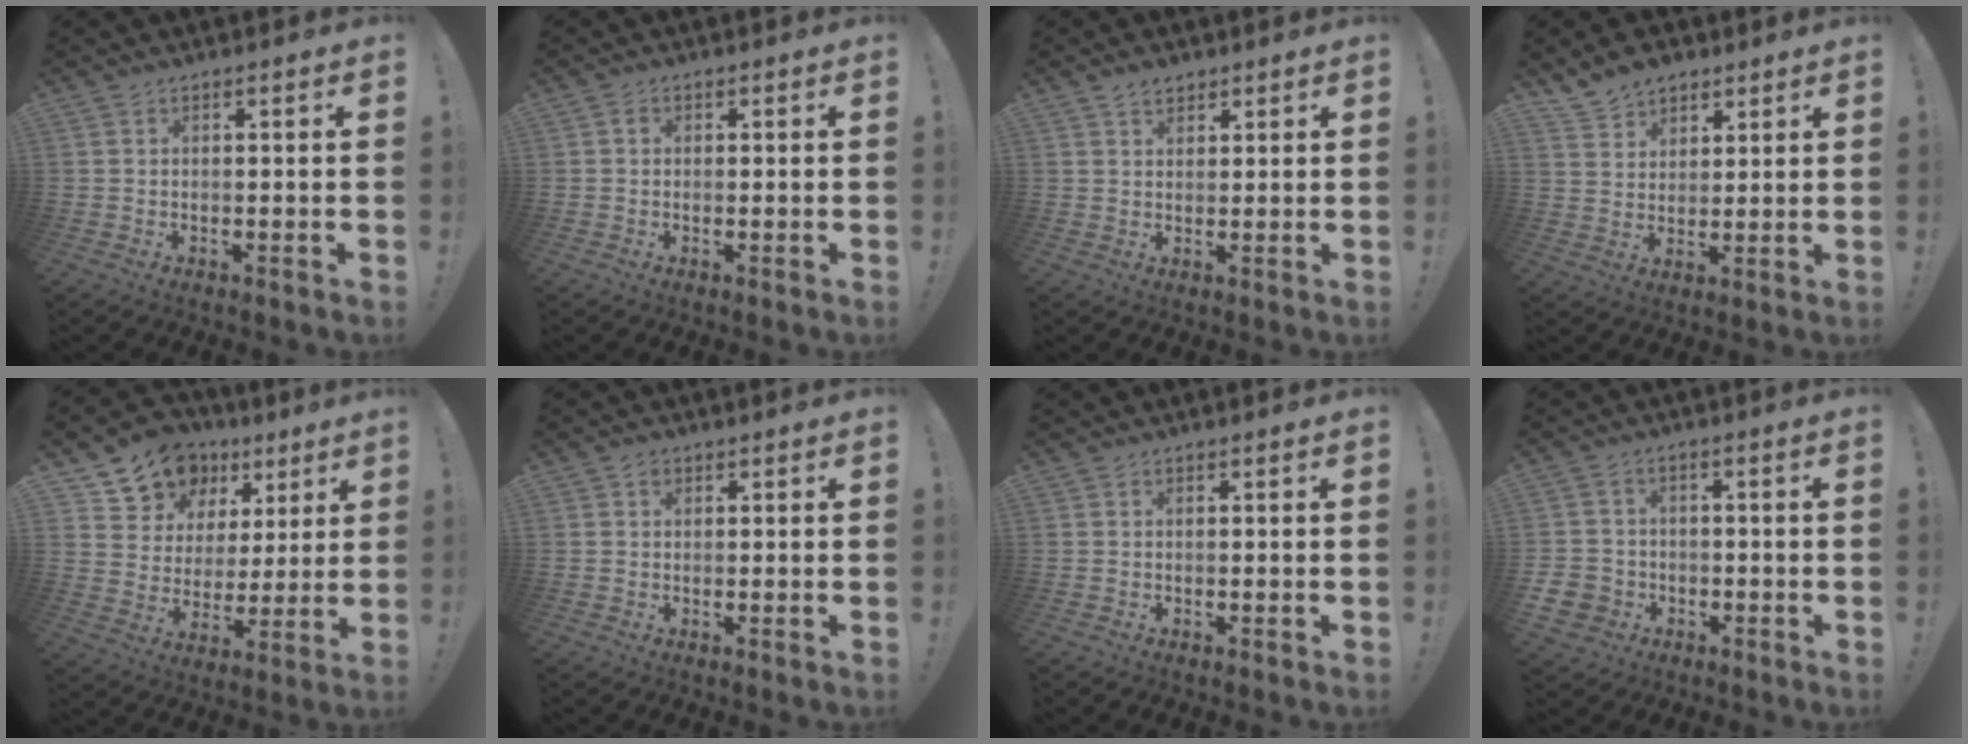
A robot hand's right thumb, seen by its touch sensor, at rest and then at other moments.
{"total": 0.8, "force": [-0.1, 0.6, 0.4], "torque": [-0.002, 0.001, -0.004]}
{"total": 3.4, "force": [2.5, 2.0, 1.0], "torque": [-0.014, -0.011, 0.046]}
{"total": 8.2, "force": [6.2, 5.1, 1.6], "torque": [-0.031, -0.036, 0.122]}
{"total": 12.6, "force": [7.8, 9.4, 2.9], "torque": [-0.048, -0.054, 0.153]}
{"total": 1.3, "force": [0.7, 1.0, 0.4], "torque": [-0.001, 0.000, 0.011]}
{"total": 0.0}
{"total": 5.7, "force": [-2.2, 5.0, 1.6], "torque": [-0.035, 0.017, -0.040]}